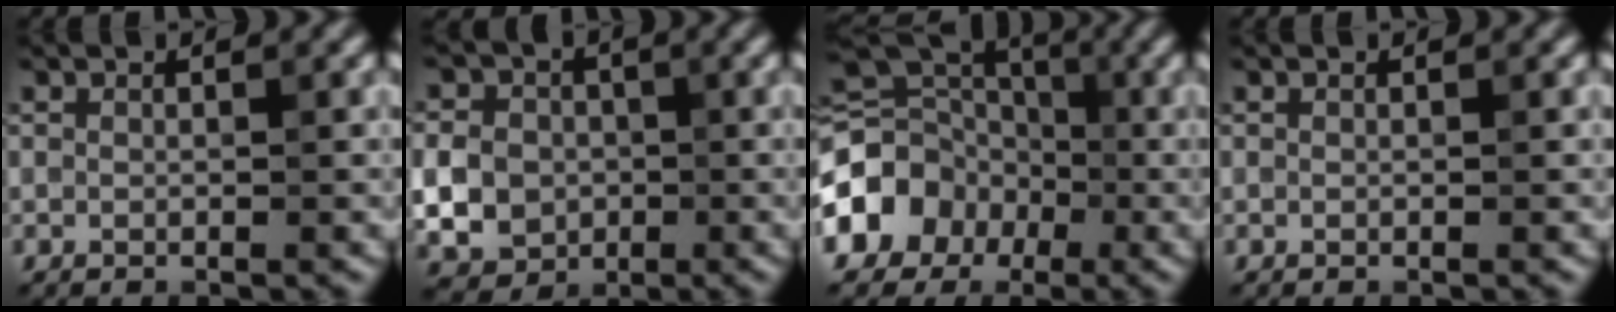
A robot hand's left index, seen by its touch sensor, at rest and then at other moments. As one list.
[{"total": 8.2, "force": [-1.0, 7.4, 3.5], "torque": [-0.080, 0.003, -0.049]}, {"total": 10.0, "force": [-3.6, 8.3, 4.3], "torque": [-0.078, -0.003, -0.078]}, {"total": 0.0}]